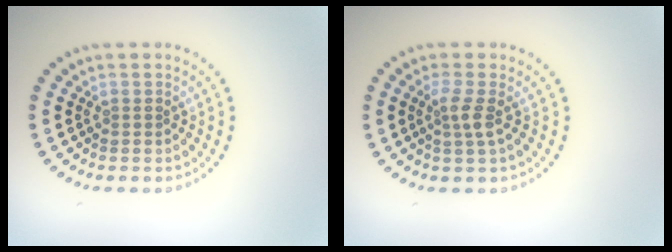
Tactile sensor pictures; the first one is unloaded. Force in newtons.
{"total": 1.9, "press": 1.4, "slide": 1.3}